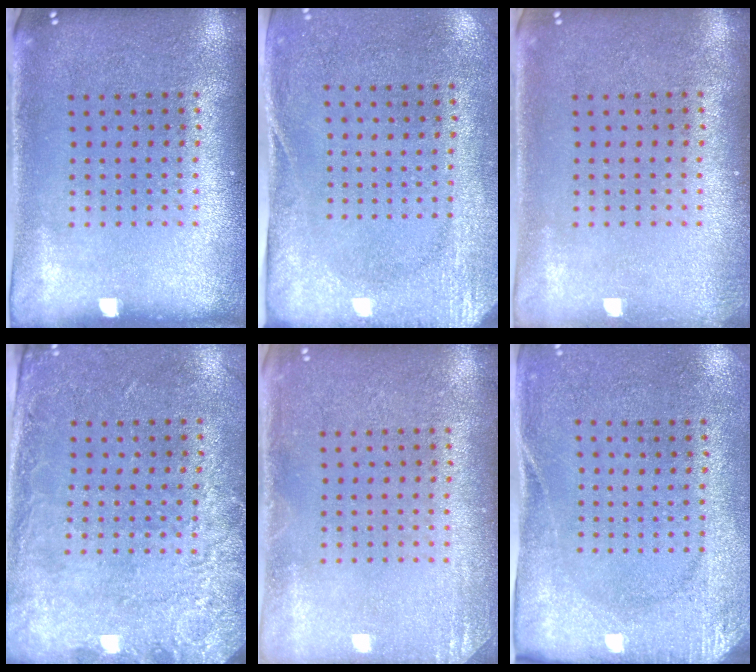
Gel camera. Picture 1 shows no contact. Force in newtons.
{"total": 2.7, "press": 2.1, "slide": 1.7}
{"total": 0.6, "press": 0.6, "slide": 0.1}
{"total": 2.8, "press": 2.0, "slide": 1.9}
{"total": 1.5, "press": 1.4, "slide": 0.2}
{"total": 2.6, "press": 2.0, "slide": 1.6}